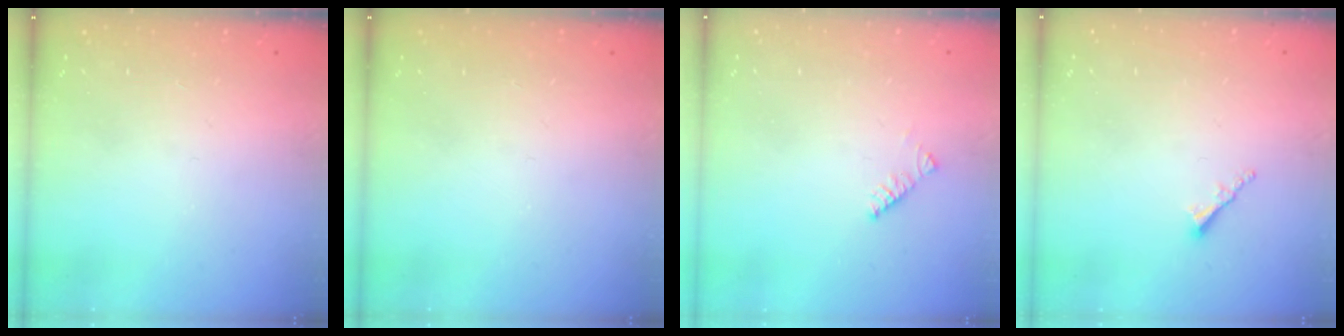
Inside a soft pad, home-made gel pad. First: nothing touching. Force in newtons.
{"total": 0.0}
{"total": 2.6, "press": 2.6, "slide": 0.4}
{"total": 1.7, "press": 1.7, "slide": 0.2}